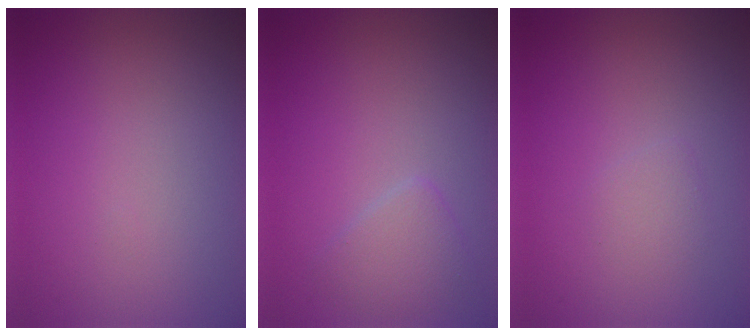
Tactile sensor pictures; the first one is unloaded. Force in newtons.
{"total": 2.0, "press": 2.0, "slide": 0.1}
{"total": 1.0, "press": 1.0, "slide": 0.1}